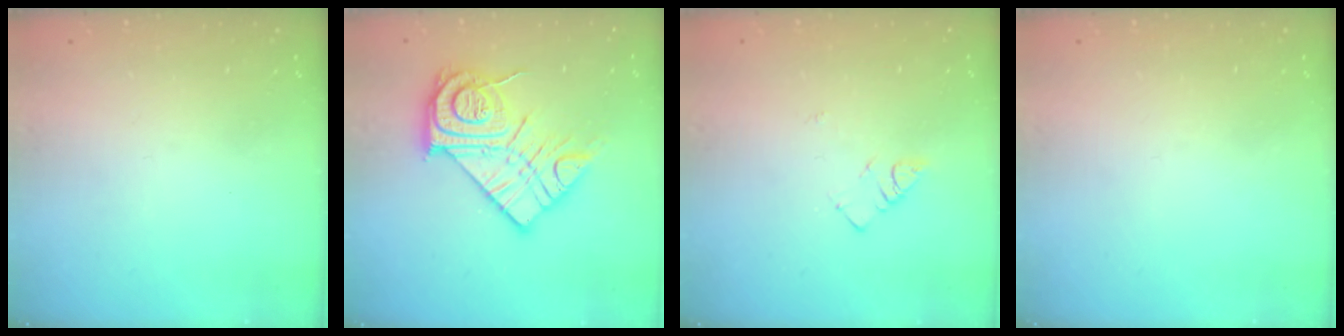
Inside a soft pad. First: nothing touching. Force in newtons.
{"total": 18.5, "press": 18.4, "slide": 1.5}
{"total": 2.8, "press": 2.7, "slide": 0.4}
{"total": 0.0}